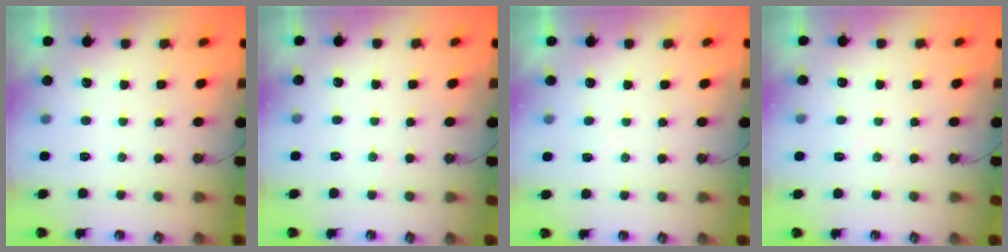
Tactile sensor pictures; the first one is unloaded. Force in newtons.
{"total": 2.9, "press": 2.8, "slide": 0.7}
{"total": 4.8, "press": 4.8, "slide": 0.6}
{"total": 4.4, "press": 4.4, "slide": 0.6}